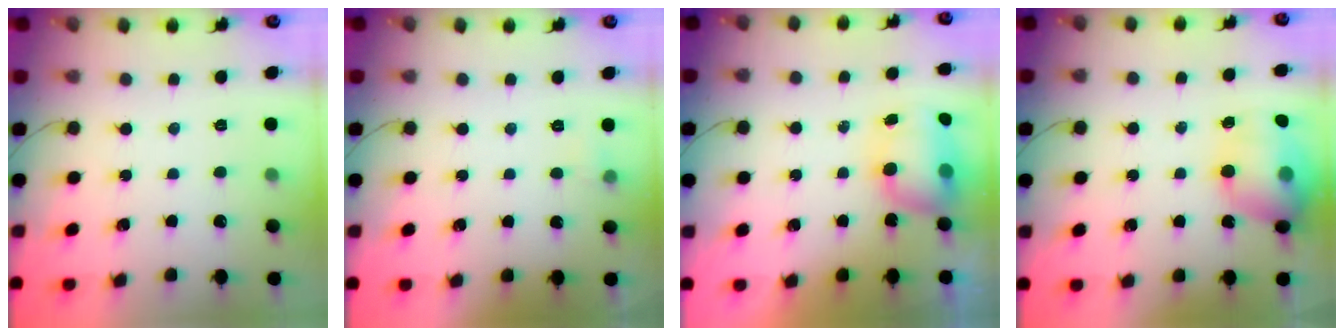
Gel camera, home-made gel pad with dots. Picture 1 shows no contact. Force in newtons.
{"total": 3.0, "press": 2.7, "slide": 1.3}
{"total": 9.1, "press": 8.7, "slide": 2.6}
{"total": 16.8, "press": 16.7, "slide": 2.4}